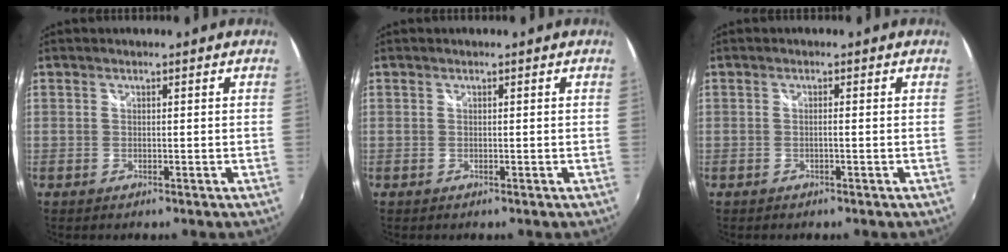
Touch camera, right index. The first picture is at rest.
{"total": 0.0}
{"total": 0.9, "force": [-0.3, -0.2, 0.9], "torque": [-0.014, 0.001, -0.006]}